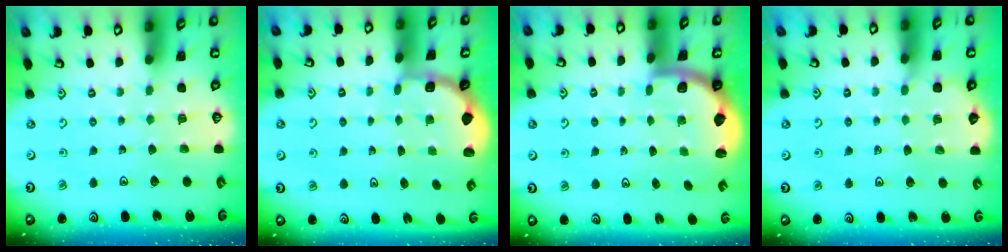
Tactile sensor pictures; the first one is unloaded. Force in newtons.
{"total": 1.8, "press": 1.7, "slide": 0.7}
{"total": 1.9, "press": 1.8, "slide": 0.5}
{"total": 2.4, "press": 2.4, "slide": 0.2}